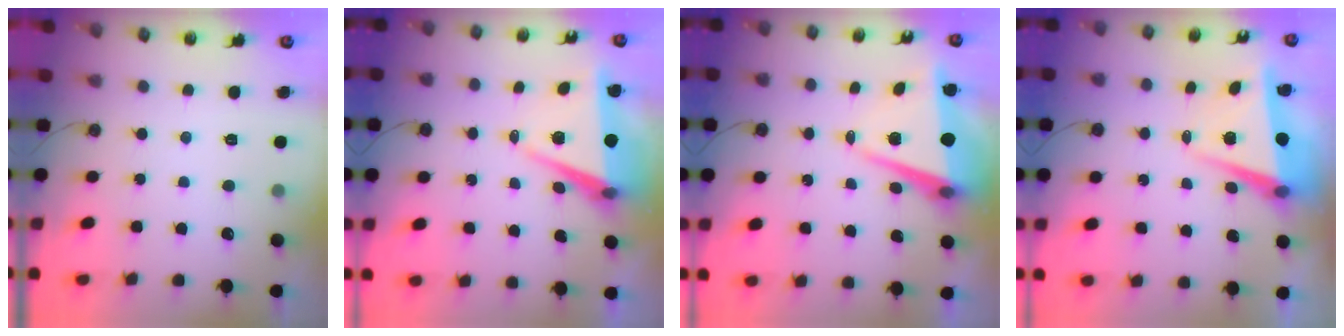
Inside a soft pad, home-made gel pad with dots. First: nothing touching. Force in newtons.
{"total": 7.9, "press": 6.7, "slide": 4.2}
{"total": 8.6, "press": 8.1, "slide": 3.0}
{"total": 6.6, "press": 6.4, "slide": 1.3}